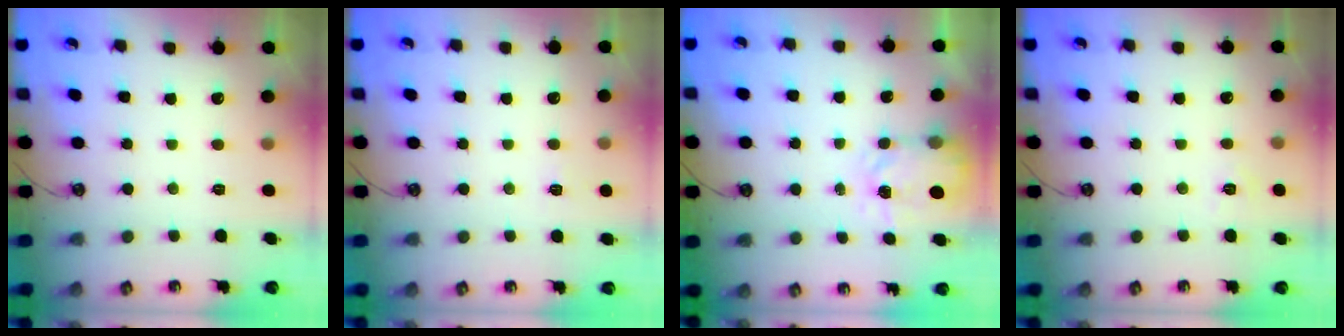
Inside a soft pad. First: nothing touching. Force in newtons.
{"total": 2.3, "press": 2.3, "slide": 0.3}
{"total": 4.5, "press": 4.5, "slide": 0.4}
{"total": 4.7, "press": 4.6, "slide": 0.4}